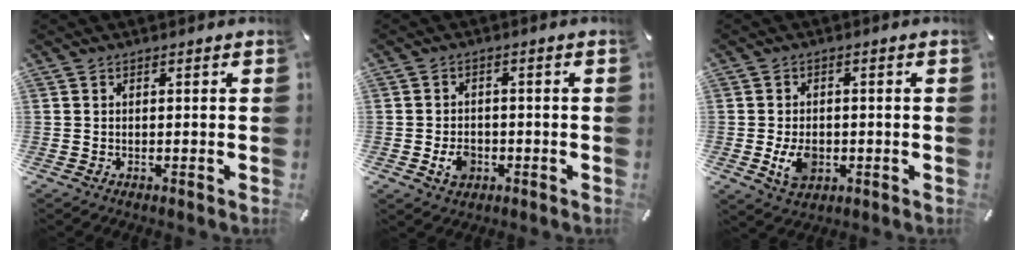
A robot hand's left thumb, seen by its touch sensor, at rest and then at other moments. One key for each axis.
{"total": 4.6, "fx": -1.4, "fy": 3.6, "fz": 2.5, "tx": -0.039, "ty": 0.002, "tz": -0.026}
{"total": 6.3, "fx": -1.3, "fy": 4.5, "fz": 4.2, "tx": -0.088, "ty": -0.003, "tz": -0.025}